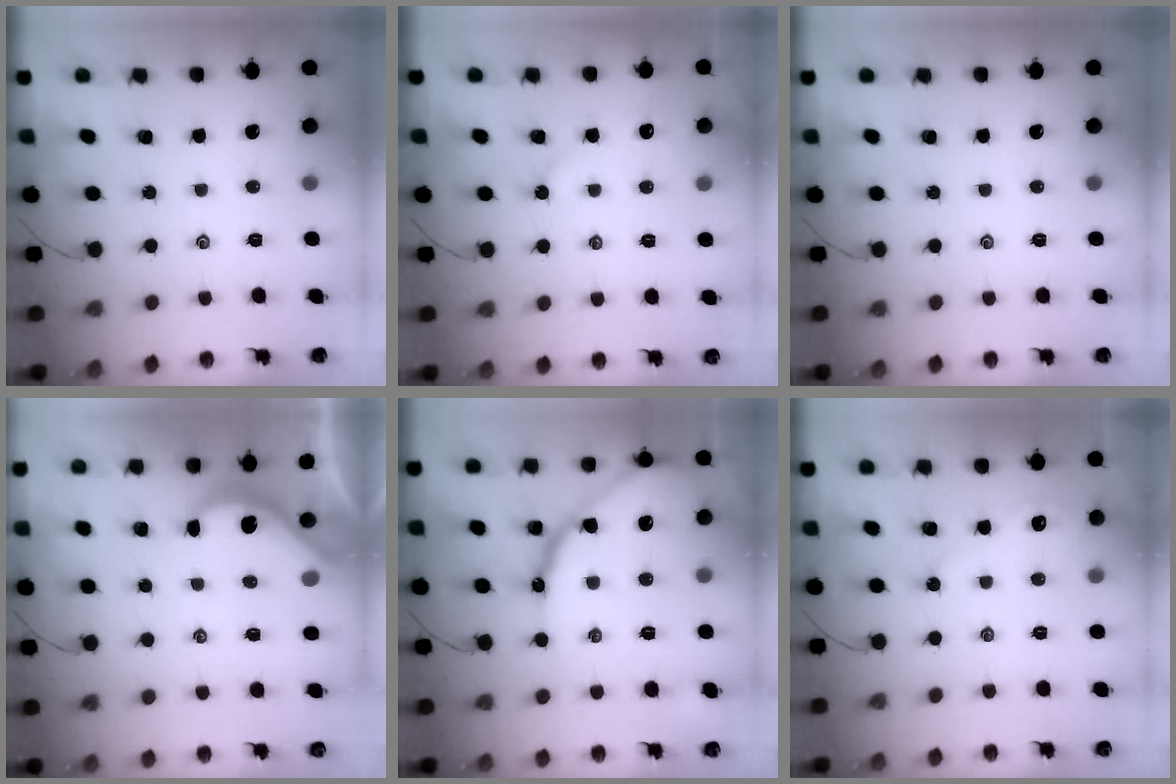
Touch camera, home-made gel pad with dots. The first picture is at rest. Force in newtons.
{"total": 2.7, "press": 2.7, "slide": 0.3}
{"total": 0.0}
{"total": 5.3, "press": 5.3, "slide": 0.2}
{"total": 14.7, "press": 14.6, "slide": 1.5}
{"total": 2.5, "press": 2.5, "slide": 0.6}